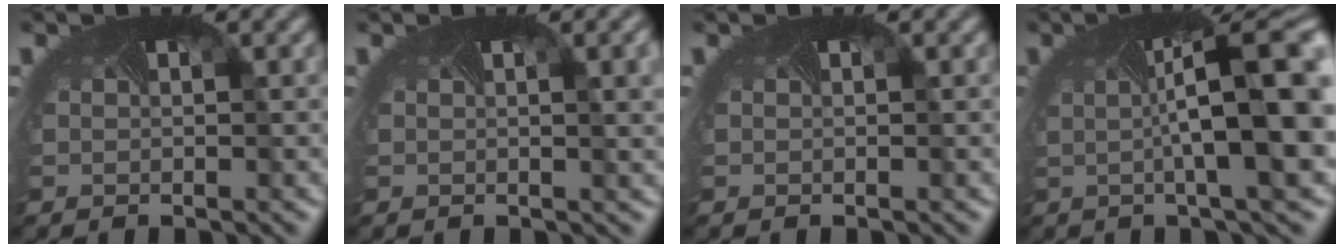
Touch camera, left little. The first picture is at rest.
{"total": 3.8, "force": [1.1, 1.4, 3.4], "torque": [-0.032, 0.004, 0.009]}
{"total": 0.0}
{"total": 10.4, "force": [0.4, 2.6, 10.1], "torque": [-0.157, -0.003, 0.011]}